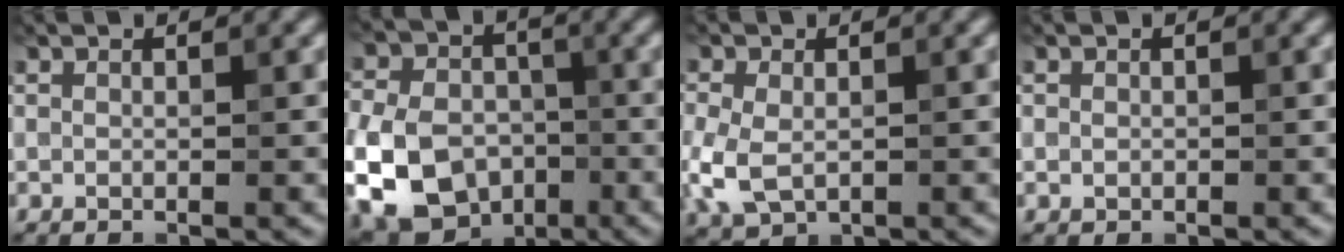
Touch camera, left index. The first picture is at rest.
{"total": 14.1, "force": [-5.2, 11.0, 7.1], "torque": [-0.142, -0.035, -0.114]}
{"total": 4.4, "force": [-0.8, 3.1, 3.0], "torque": [-0.081, -0.010, -0.014]}
{"total": 0.5, "force": [0.0, 0.5, 0.1], "torque": [0.003, -0.003, -0.001]}